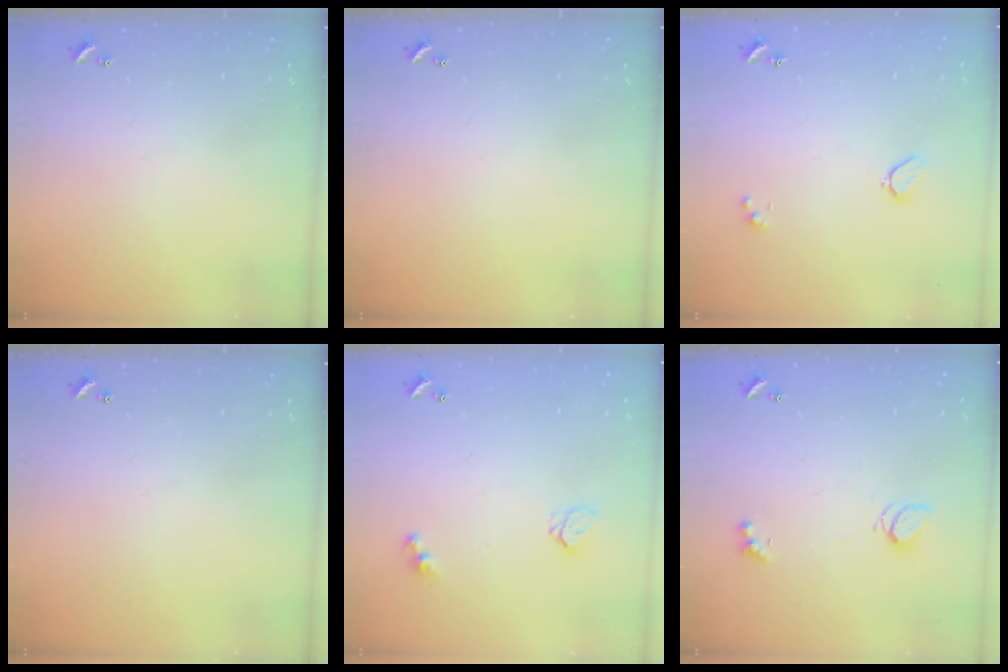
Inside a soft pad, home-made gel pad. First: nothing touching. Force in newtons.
{"total": 0.0}
{"total": 2.0, "press": 1.9, "slide": 0.6}
{"total": 0.0}
{"total": 3.8, "press": 3.7, "slide": 0.2}
{"total": 2.0, "press": 1.9, "slide": 0.5}